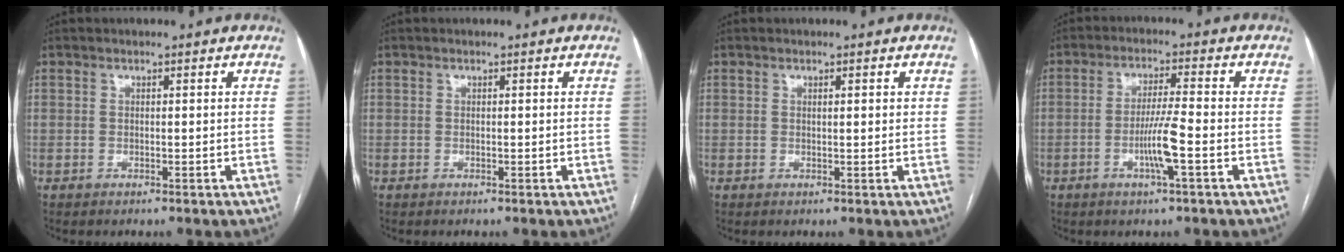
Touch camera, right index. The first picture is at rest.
{"total": 0.0}
{"total": 1.0, "force": [0.5, 0.2, 0.9], "torque": [-0.015, 0.001, 0.006]}
{"total": 6.0, "force": [-2.0, -0.4, 5.6], "torque": [-0.109, -0.006, -0.039]}